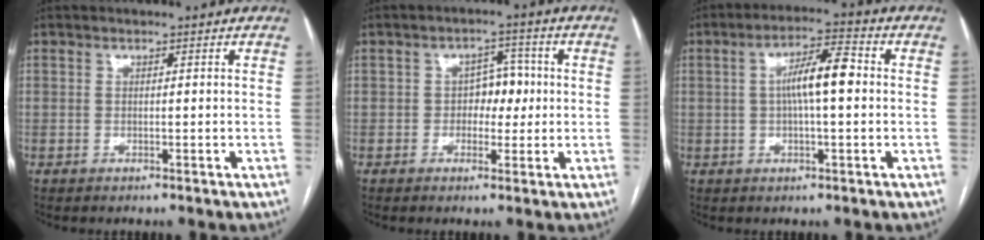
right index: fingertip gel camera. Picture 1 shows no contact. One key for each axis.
{"total": 4.3, "fx": -0.2, "fy": 3.0, "fz": 3.1, "tx": -0.038, "ty": 0.016, "tz": -0.004}
{"total": 7.5, "fx": 0.5, "fy": 1.3, "fz": 7.3, "tx": -0.132, "ty": 0.020, "tz": 0.005}